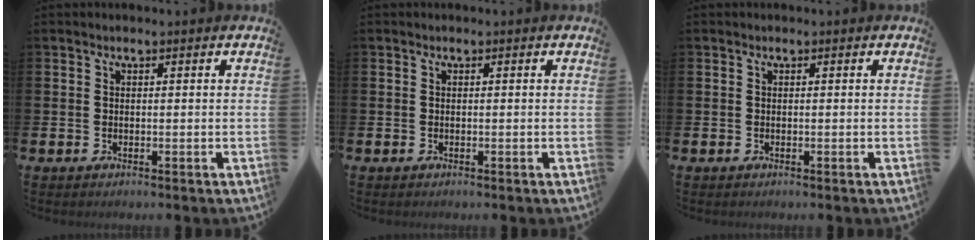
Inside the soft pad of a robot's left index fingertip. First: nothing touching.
{"total": 0.0}
{"total": 0.0}